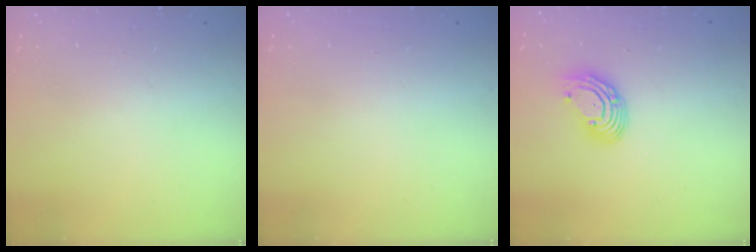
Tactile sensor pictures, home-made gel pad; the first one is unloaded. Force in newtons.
{"total": 0.0}
{"total": 8.9, "press": 8.8, "slide": 0.8}